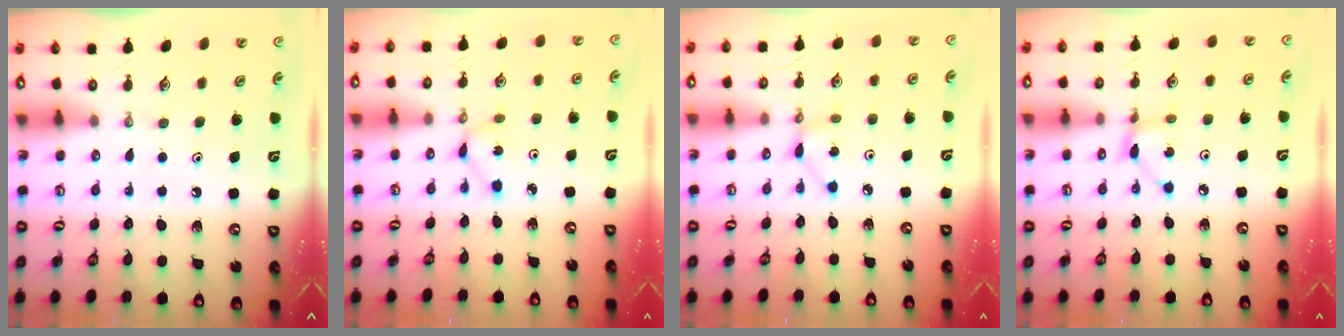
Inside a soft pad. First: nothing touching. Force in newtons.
{"total": 1.9, "press": 1.9, "slide": 0.2}
{"total": 2.7, "press": 2.7, "slide": 0.1}
{"total": 2.8, "press": 2.8, "slide": 0.1}